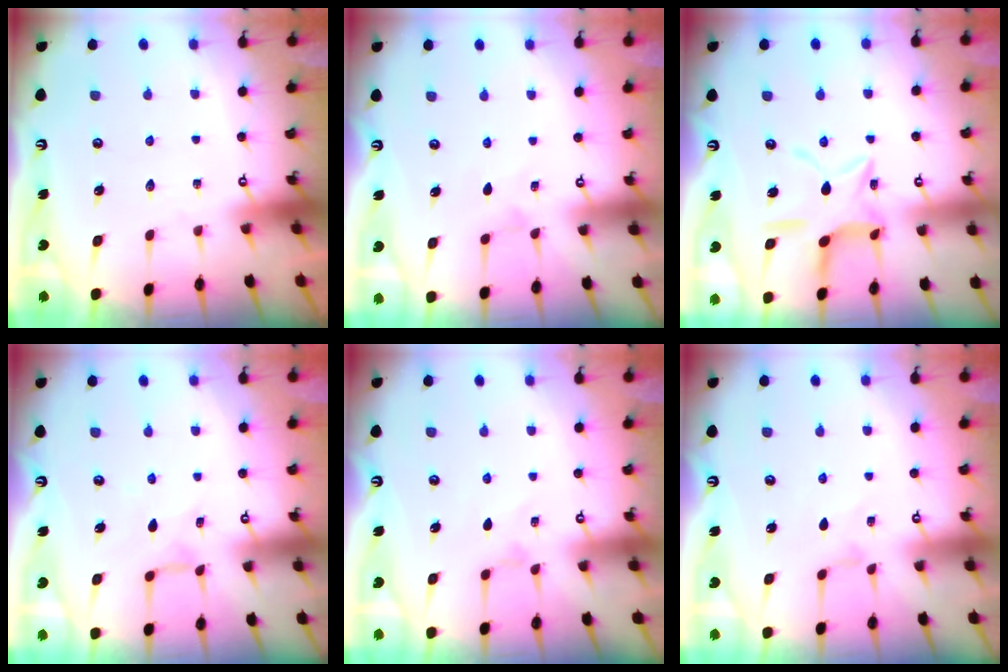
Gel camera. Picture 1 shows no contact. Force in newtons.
{"total": 0.0}
{"total": 11.3, "press": 11.3, "slide": 0.9}
{"total": 2.1, "press": 2.0, "slide": 0.4}
{"total": 2.6, "press": 2.5, "slide": 0.5}
{"total": 1.4, "press": 1.3, "slide": 0.4}